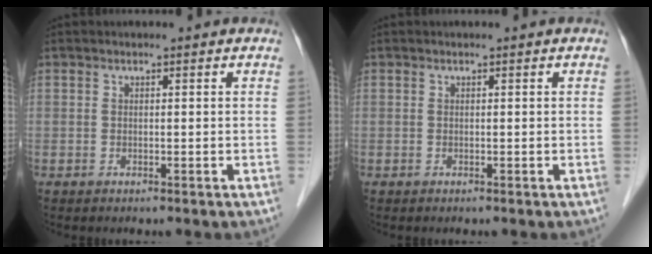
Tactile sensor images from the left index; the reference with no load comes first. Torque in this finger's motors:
{"motor_torque": [0.04, 0.04, 0.00, -0.01]}